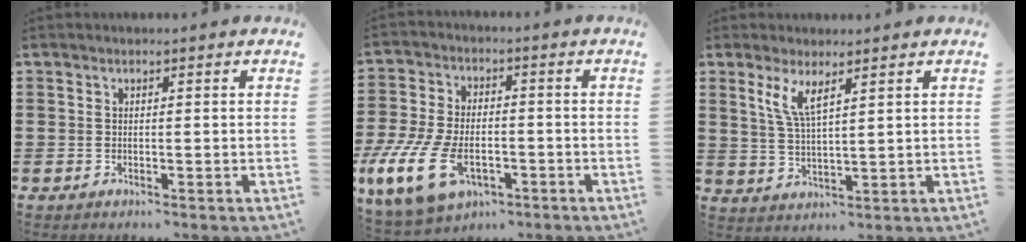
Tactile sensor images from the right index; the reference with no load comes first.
{"total": 9.6, "force": [-3.6, 4.9, 7.5], "torque": [-0.184, -0.008, -0.067]}
{"total": 4.4, "force": [2.6, 0.9, 3.4], "torque": [-0.075, 0.002, 0.046]}